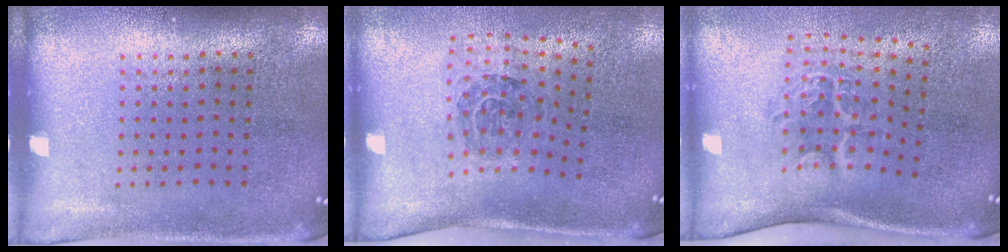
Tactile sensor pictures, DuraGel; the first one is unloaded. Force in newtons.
{"total": 1.4, "press": 1.0, "slide": 1.0}
{"total": 2.1, "press": 1.4, "slide": 1.6}